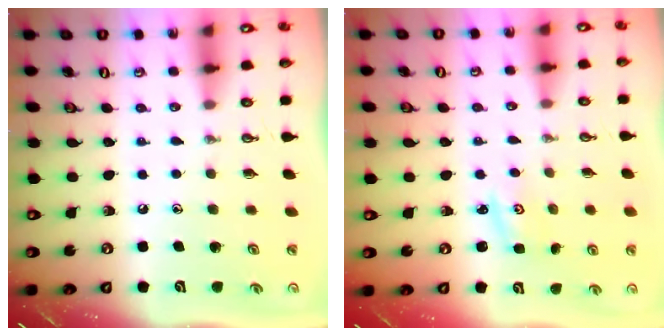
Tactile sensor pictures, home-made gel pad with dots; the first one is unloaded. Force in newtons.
{"total": 1.7, "press": 1.7, "slide": 0.2}